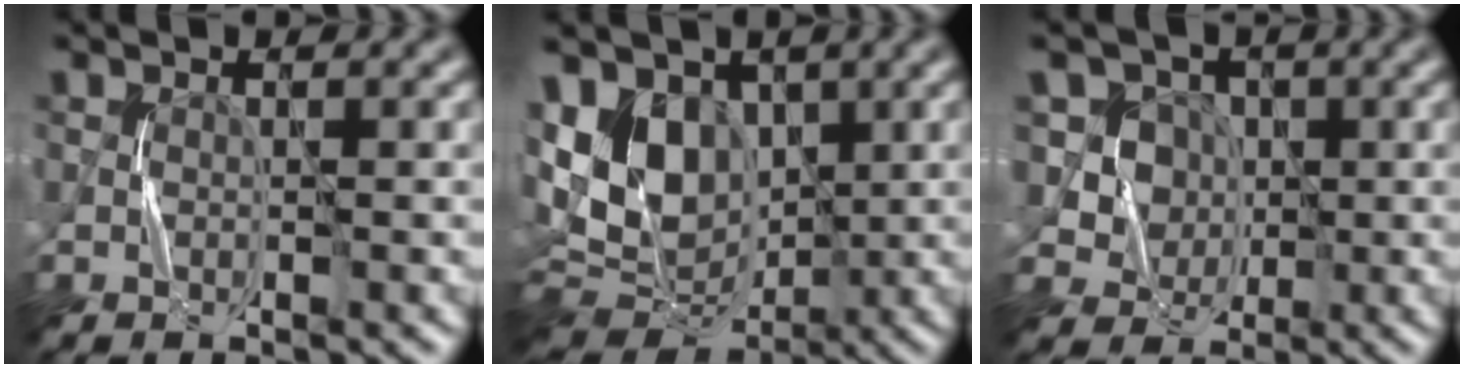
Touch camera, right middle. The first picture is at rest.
{"total": 10.2, "force": [2.0, 7.1, 7.1], "torque": [-0.146, 0.005, 0.026]}
{"total": 5.0, "force": [1.2, 4.5, 1.7], "torque": [-0.028, 0.004, 0.019]}